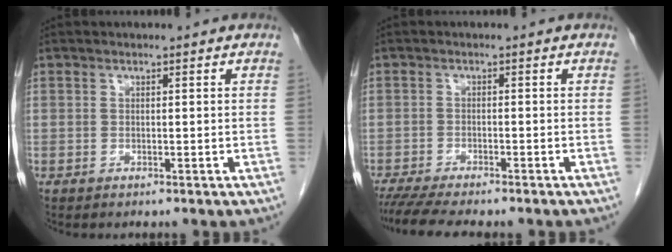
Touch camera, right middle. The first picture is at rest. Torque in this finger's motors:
{"motor_torque": [0.78, -0.55, 0.18, 0.08]}